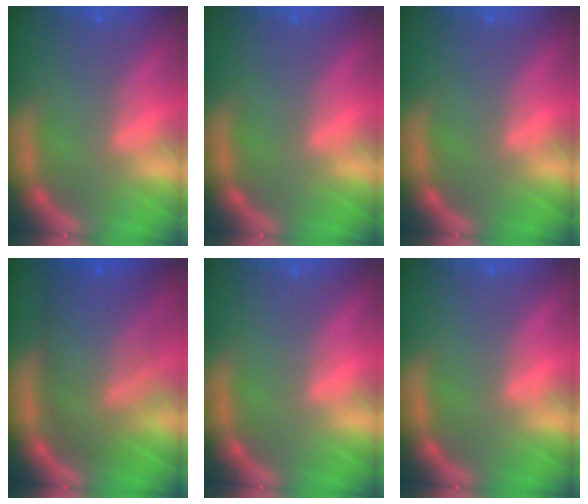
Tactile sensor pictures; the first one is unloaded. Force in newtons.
{"total": 0.0}
{"total": 0.0}
{"total": 9.5}
{"total": 0.0}
{"total": 0.0}